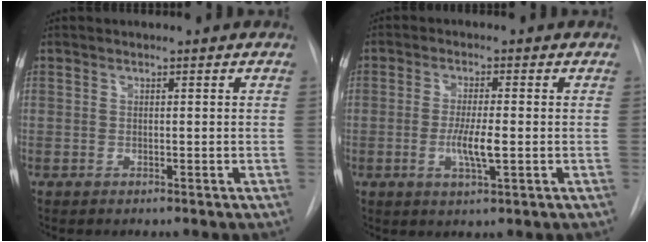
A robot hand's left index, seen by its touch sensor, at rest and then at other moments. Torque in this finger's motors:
{"motor_torque": [0.84, 0.09, 0.22, 0.05]}